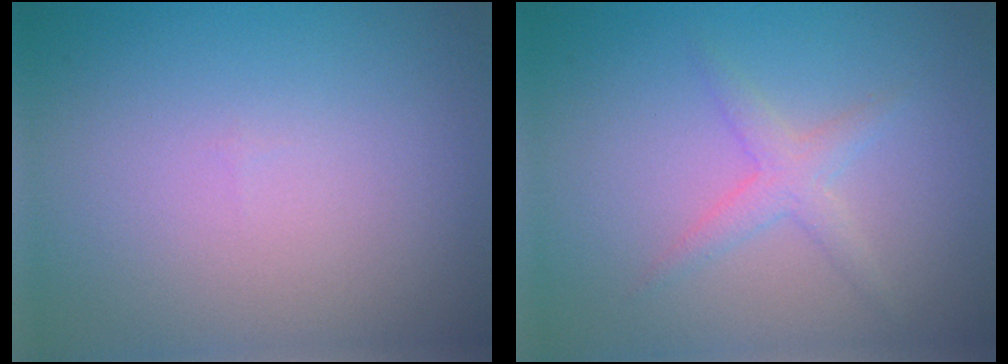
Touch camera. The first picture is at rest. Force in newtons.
{"total": 2.0, "press": 2.0, "slide": 0.1}